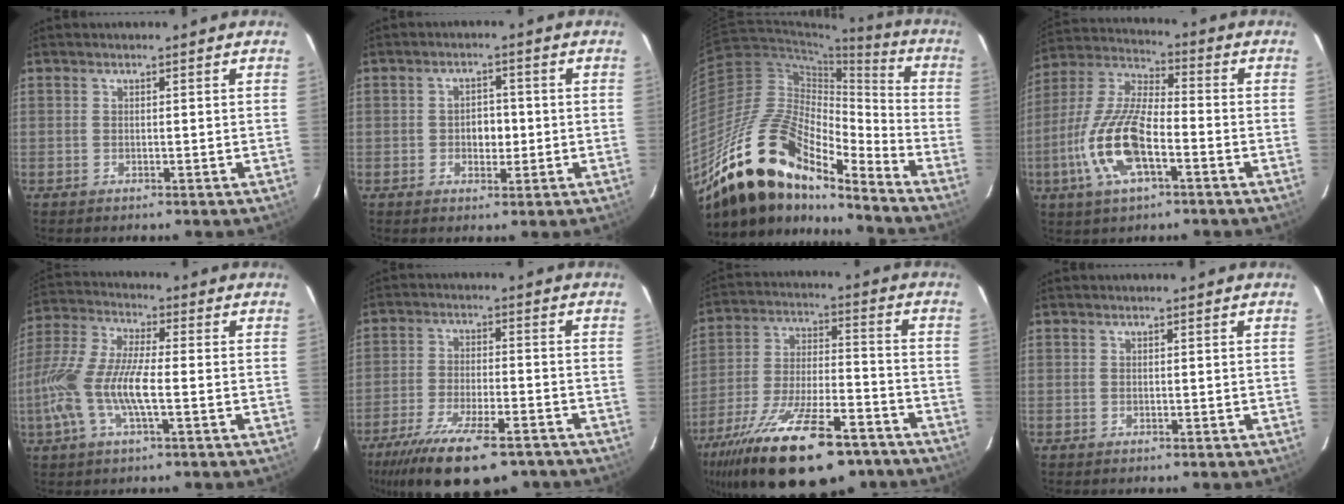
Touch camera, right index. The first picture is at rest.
{"total": 3.7, "force": [-0.5, 2.8, 2.4], "torque": [-0.040, 0.009, -0.006]}
{"total": 22.2, "force": [-16.6, 8.1, 12.4], "torque": [-0.216, -0.002, -0.312]}
{"total": 15.4, "force": [-5.5, 5.6, 13.3], "torque": [-0.284, -0.006, -0.109]}
{"total": 13.6, "force": [-3.0, 3.4, 12.8], "torque": [-0.268, -0.004, -0.062]}
{"total": 17.9, "force": [-13.2, 5.4, 10.9], "torque": [-0.218, -0.046, -0.209]}
{"total": 26.6, "force": [-18.7, 9.3, 16.6], "torque": [-0.309, -0.045, -0.283]}
{"total": 0.0}